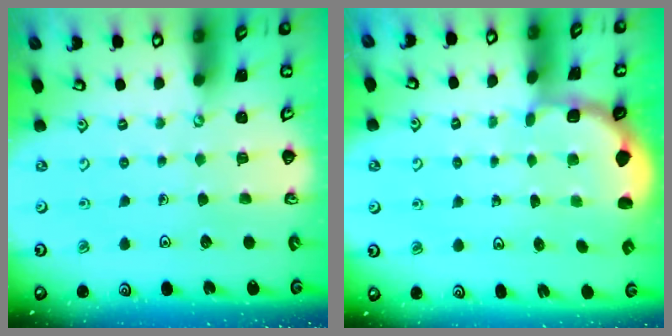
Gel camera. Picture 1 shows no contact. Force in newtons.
{"total": 1.8, "press": 1.6, "slide": 0.7}